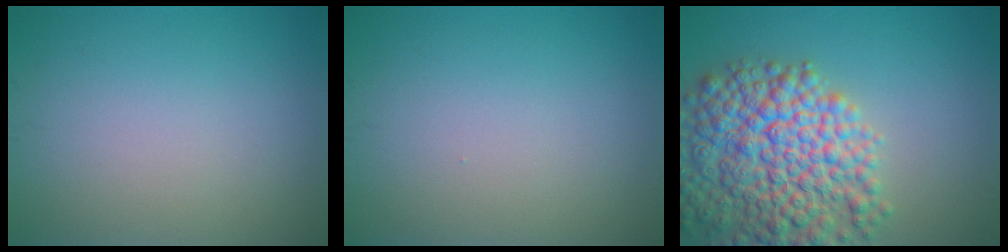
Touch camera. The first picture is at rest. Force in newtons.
{"total": 0.0}
{"total": 10.3, "press": 10.3, "slide": 0.5}